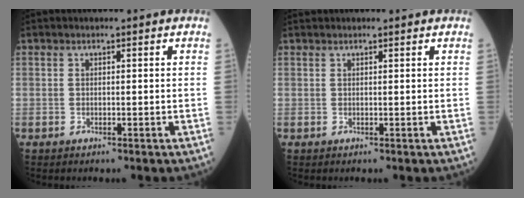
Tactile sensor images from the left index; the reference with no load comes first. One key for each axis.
{"total": 1.2, "fx": 1.2, "fy": 0.2, "fz": 0.2, "tx": -0.008, "ty": 0.021, "tz": 0.023}